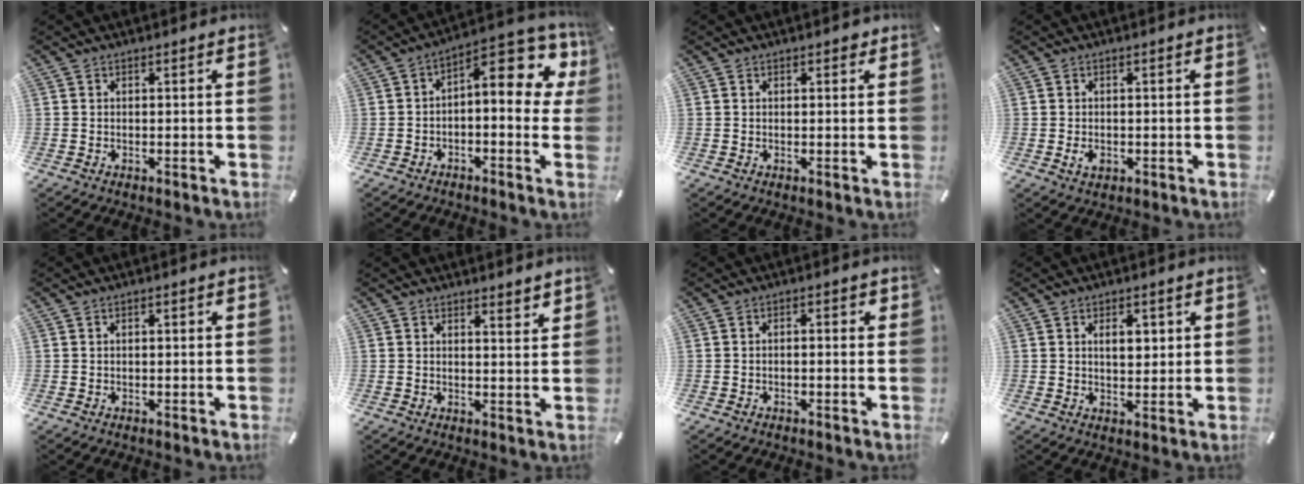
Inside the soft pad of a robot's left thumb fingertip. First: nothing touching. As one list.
[{"total": 12.1, "force": [3.0, 5.6, 10.3], "torque": [-0.136, -0.033, 0.048]}, {"total": 1.0, "force": [0.5, 0.6, 0.6], "torque": [-0.004, 0.000, 0.007]}, {"total": 3.0, "force": [-0.7, 1.9, 2.2], "torque": [-0.054, -0.003, -0.015]}, {"total": 1.0, "force": [0.0, 0.4, 0.9], "torque": [-0.016, 0.002, -0.001]}, {"total": 2.7, "force": [2.6, 0.5, 0.4], "torque": [0.005, -0.024, 0.046]}, {"total": 1.8, "force": [-0.7, 0.6, 1.6], "torque": [-0.027, 0.004, -0.014]}, {"total": 4.7, "force": [1.4, 2.9, 3.3], "torque": [-0.041, -0.004, 0.015]}]